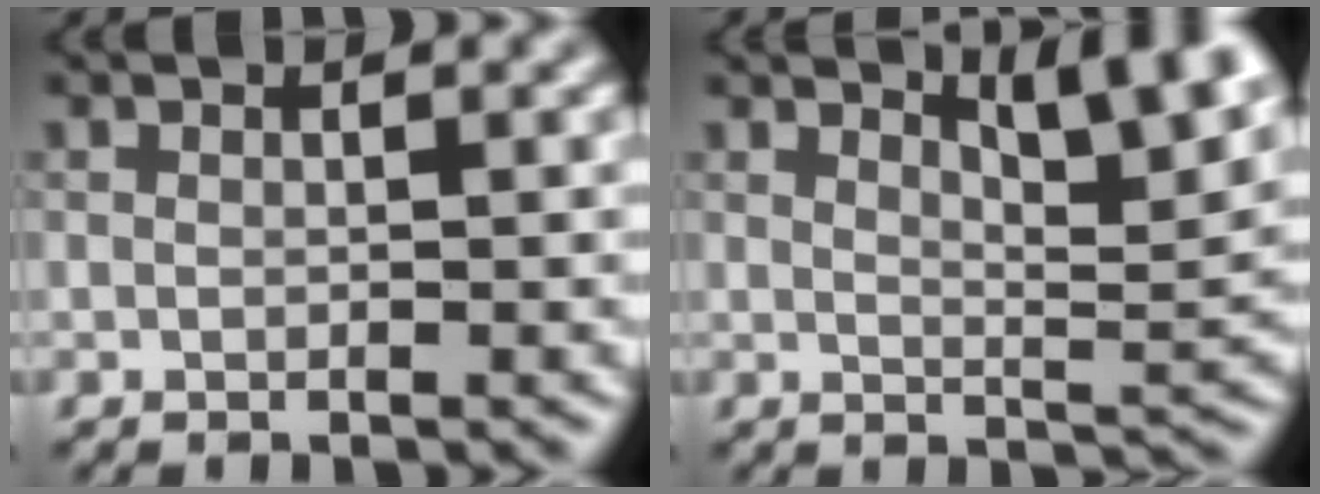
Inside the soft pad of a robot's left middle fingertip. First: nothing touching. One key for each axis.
{"total": 6.0, "fx": 3.9, "fy": 1.4, "fz": 4.3, "tx": -0.052, "ty": 0.002, "tz": 0.061}